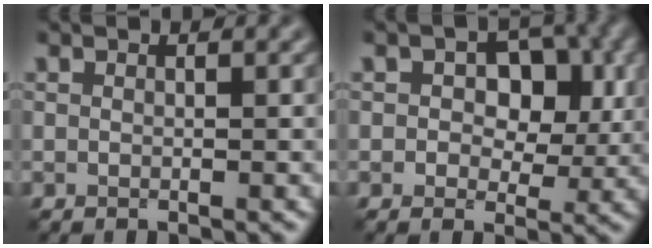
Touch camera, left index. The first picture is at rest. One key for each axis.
{"total": 5.7, "fx": 1.1, "fy": 3.8, "fz": 4.1, "tx": -0.047, "ty": -0.005, "tz": 0.009}